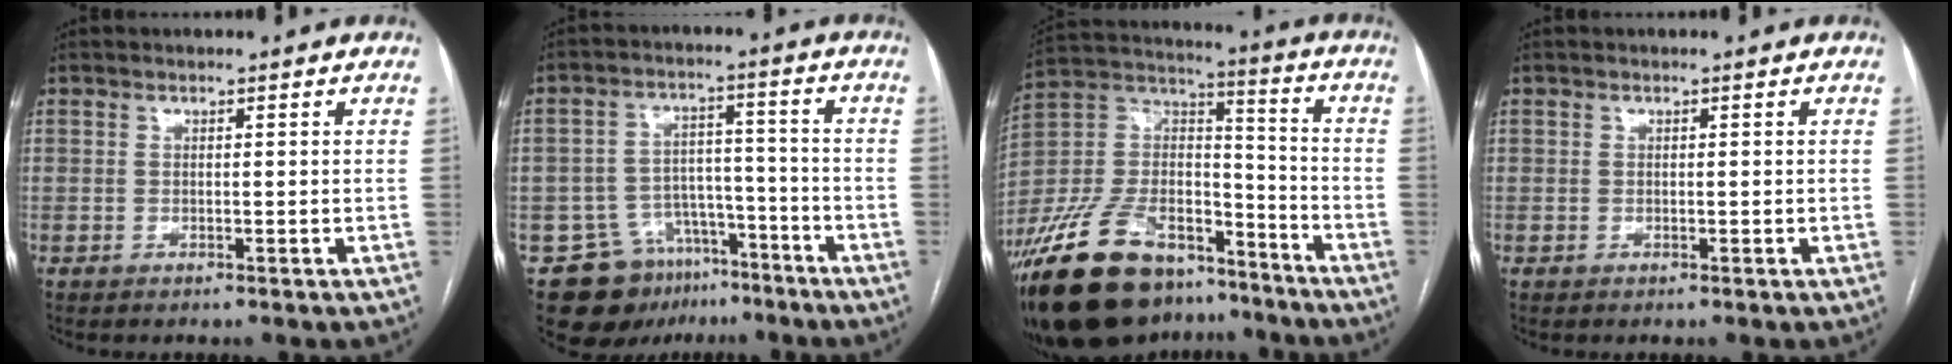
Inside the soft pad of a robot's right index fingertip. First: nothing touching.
{"total": 11.4, "force": [-7.4, 8.0, 3.3], "torque": [-0.051, 0.041, -0.109]}
{"total": 25.6, "force": [-18.0, 12.2, 13.4], "torque": [-0.307, 0.014, -0.314]}
{"total": 0.0}